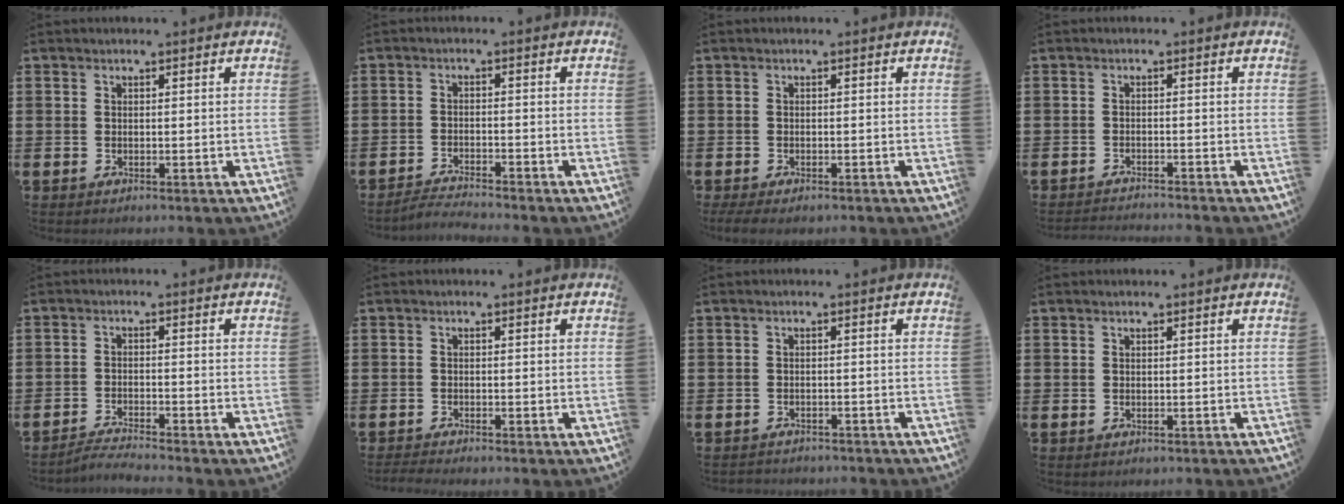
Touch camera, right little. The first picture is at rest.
{"total": 2.2, "force": [-2.2, -0.2, 0.2], "torque": [-0.005, 0.004, -0.046]}
{"total": 1.1, "force": [-0.9, 0.2, 0.5], "torque": [-0.011, 0.000, -0.019]}
{"total": 1.6, "force": [-1.6, -0.2, 0.0], "torque": [-0.002, 0.003, -0.034]}
{"total": 2.2, "force": [-2.2, -0.2, 0.3], "torque": [-0.006, 0.005, -0.046]}
{"total": 1.3, "force": [-1.2, 0.0, 0.3], "torque": [-0.006, 0.001, -0.024]}
{"total": 1.4, "force": [-1.4, 0.0, -0.2], "torque": [-0.001, 0.003, -0.031]}
{"total": 0.0}